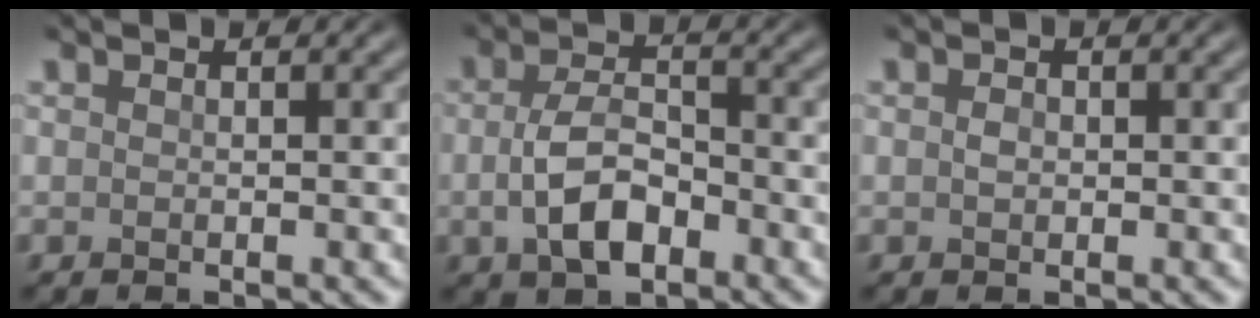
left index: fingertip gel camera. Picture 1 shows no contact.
{"total": 4.6, "force": [-1.3, 2.5, 3.7], "torque": [-0.078, -0.001, -0.026]}
{"total": 0.9, "force": [0.0, 0.6, 0.6], "torque": [-0.012, -0.002, -0.001]}